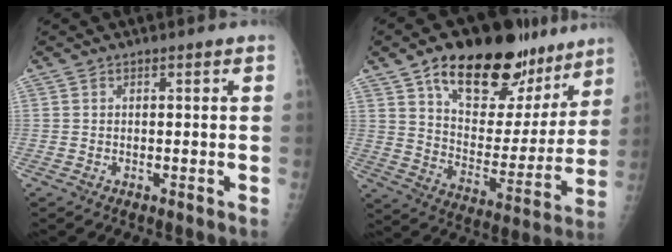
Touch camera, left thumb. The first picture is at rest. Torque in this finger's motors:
{"motor_torque": [0.56, 0.57, 1.27, -1.50, 0.20]}